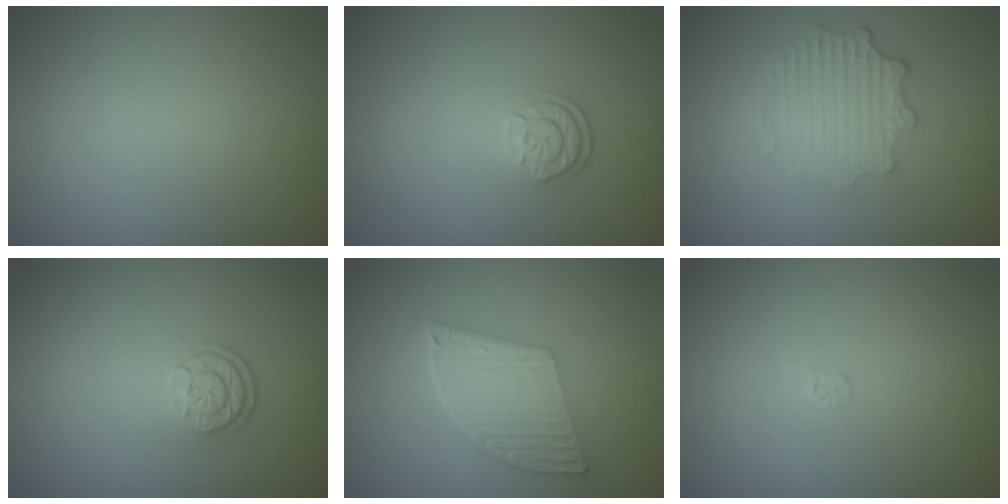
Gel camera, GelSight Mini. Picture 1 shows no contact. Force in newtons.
{"total": 2.3, "press": 1.7, "slide": 1.4}
{"total": 3.6, "press": 2.8, "slide": 2.2}
{"total": 2.3, "press": 1.7, "slide": 1.4}
{"total": 5.9, "press": 4.3, "slide": 4.0}
{"total": 0.5, "press": 0.5, "slide": 0.1}